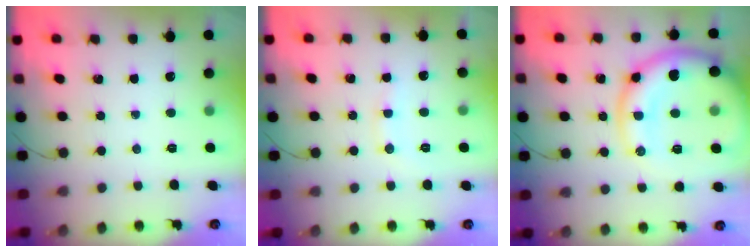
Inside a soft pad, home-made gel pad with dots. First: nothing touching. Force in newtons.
{"total": 6.2, "press": 6.1, "slide": 1.1}
{"total": 17.5, "press": 17.3, "slide": 2.9}